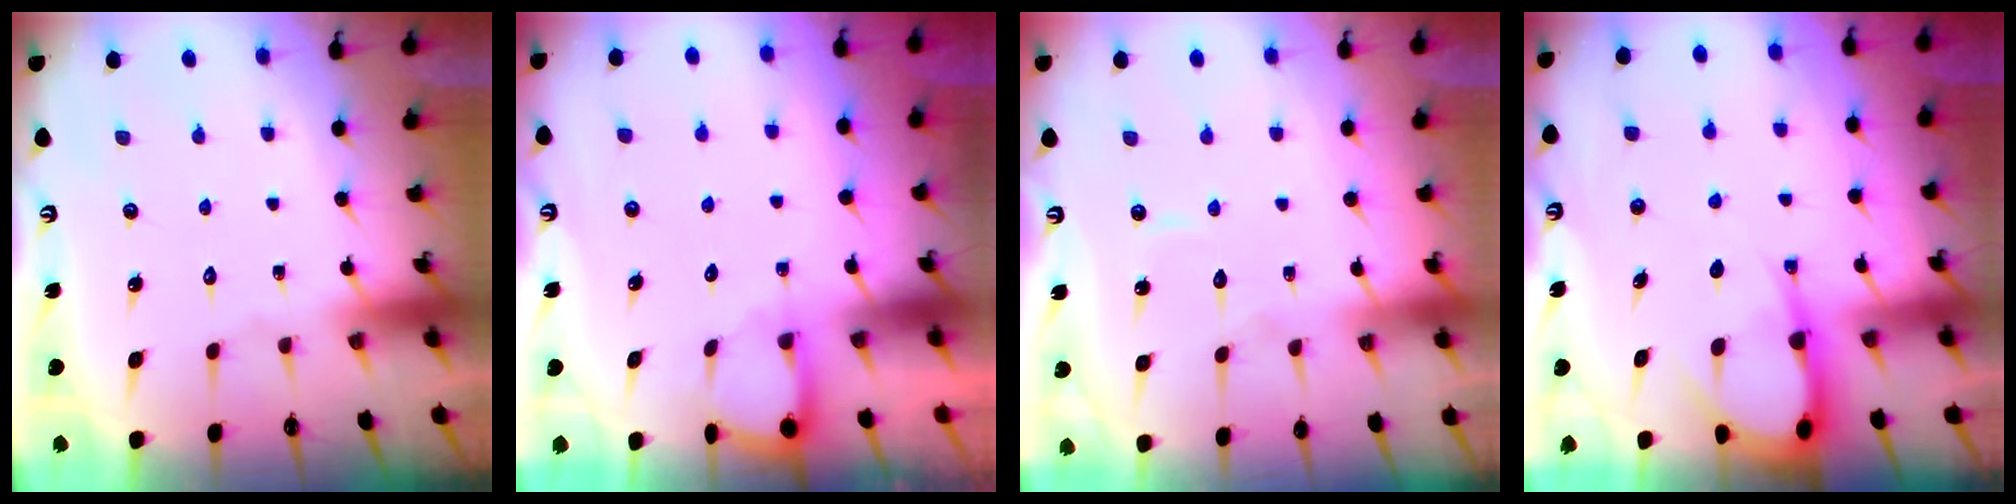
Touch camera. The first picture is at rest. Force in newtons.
{"total": 2.8, "press": 2.8, "slide": 0.1}
{"total": 4.1, "press": 4.0, "slide": 0.3}
{"total": 5.9, "press": 5.9, "slide": 0.6}